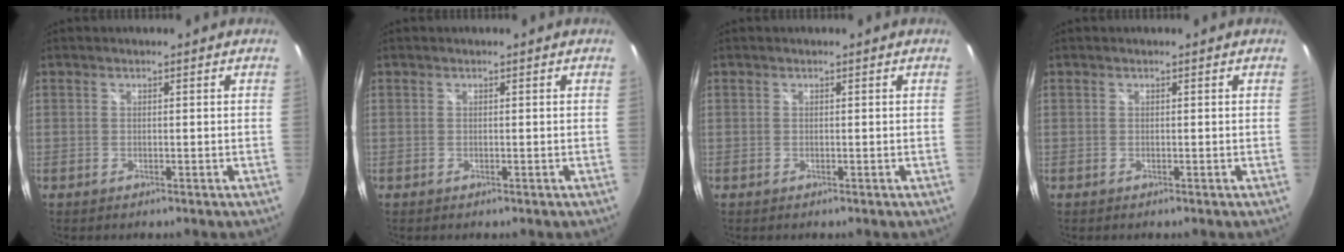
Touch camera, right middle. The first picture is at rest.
{"total": 0.0}
{"total": 0.0}
{"total": 0.0}